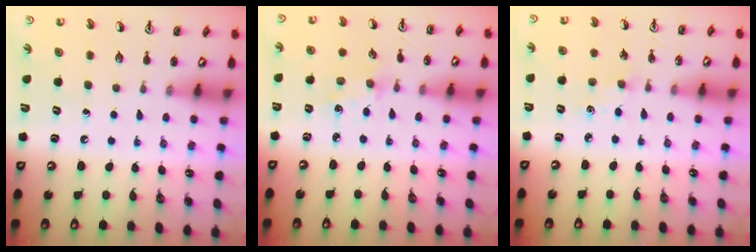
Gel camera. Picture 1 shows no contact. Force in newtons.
{"total": 3.4, "press": 3.3, "slide": 0.5}
{"total": 1.1, "press": 1.1, "slide": 0.3}